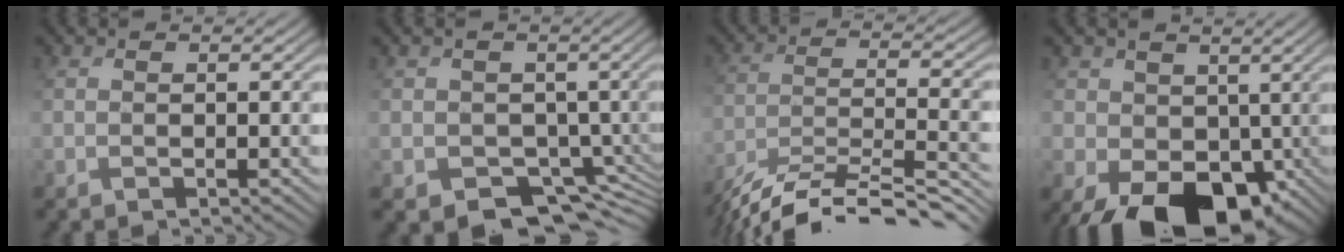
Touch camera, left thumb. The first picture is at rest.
{"total": 6.4, "force": [-1.8, 5.5, 2.6], "torque": [-0.055, -0.043, -0.027]}
{"total": 14.0, "force": [-12.5, 1.9, 5.9], "torque": [-0.086, -0.002, -0.211]}
{"total": 11.0, "force": [-3.6, 8.1, 6.5], "torque": [-0.119, -0.029, -0.058]}